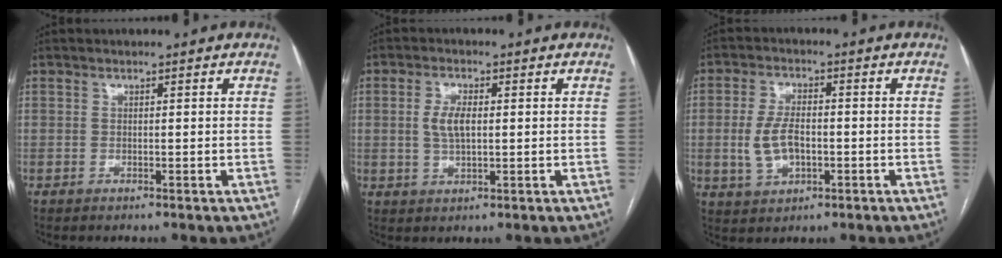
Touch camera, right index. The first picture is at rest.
{"total": 4.2, "force": [0.4, 1.7, 3.8], "torque": [-0.082, 0.004, 0.010]}
{"total": 6.4, "force": [-1.1, 3.3, 5.3], "torque": [-0.117, 0.005, -0.016]}